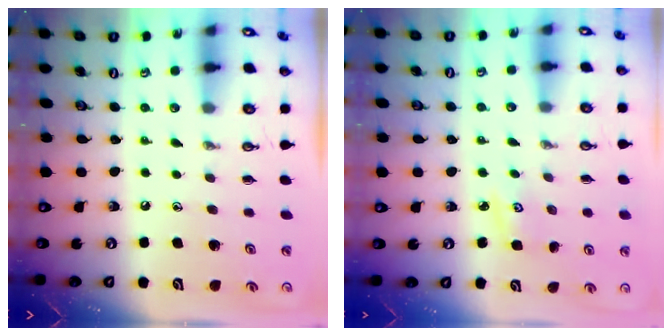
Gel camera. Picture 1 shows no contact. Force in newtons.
{"total": 3.0, "press": 3.0, "slide": 0.4}